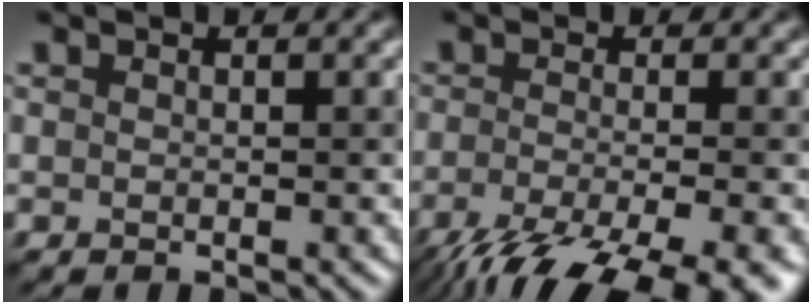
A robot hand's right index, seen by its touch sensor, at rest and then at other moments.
{"total": 11.2, "force": [-6.9, 3.2, 8.3], "torque": [-0.148, -0.028, -0.106]}